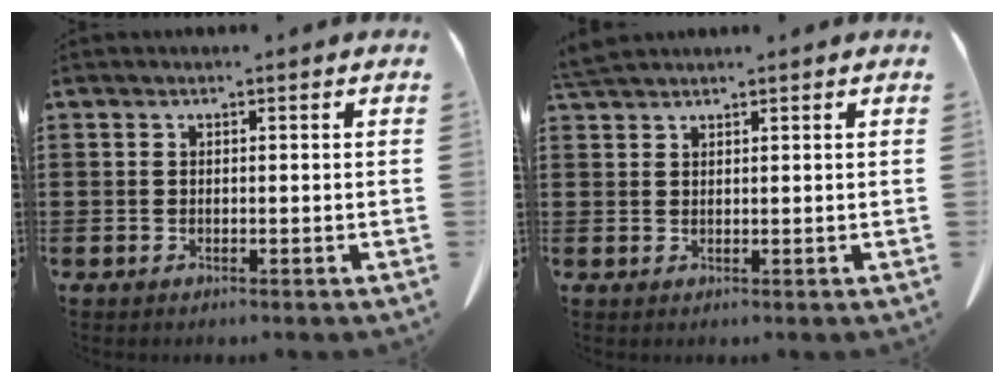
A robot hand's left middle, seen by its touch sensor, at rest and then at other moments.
{"total": 2.4, "force": [2.2, 0.3, 1.0], "torque": [-0.026, 0.001, 0.044]}